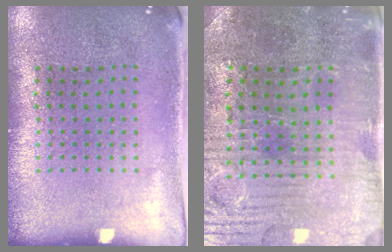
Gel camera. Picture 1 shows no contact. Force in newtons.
{"total": 2.2, "press": 2.2, "slide": 0.5}